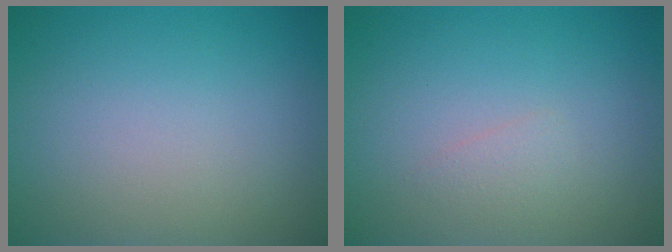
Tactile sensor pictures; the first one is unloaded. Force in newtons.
{"total": 0.9, "press": 0.9, "slide": 0.1}